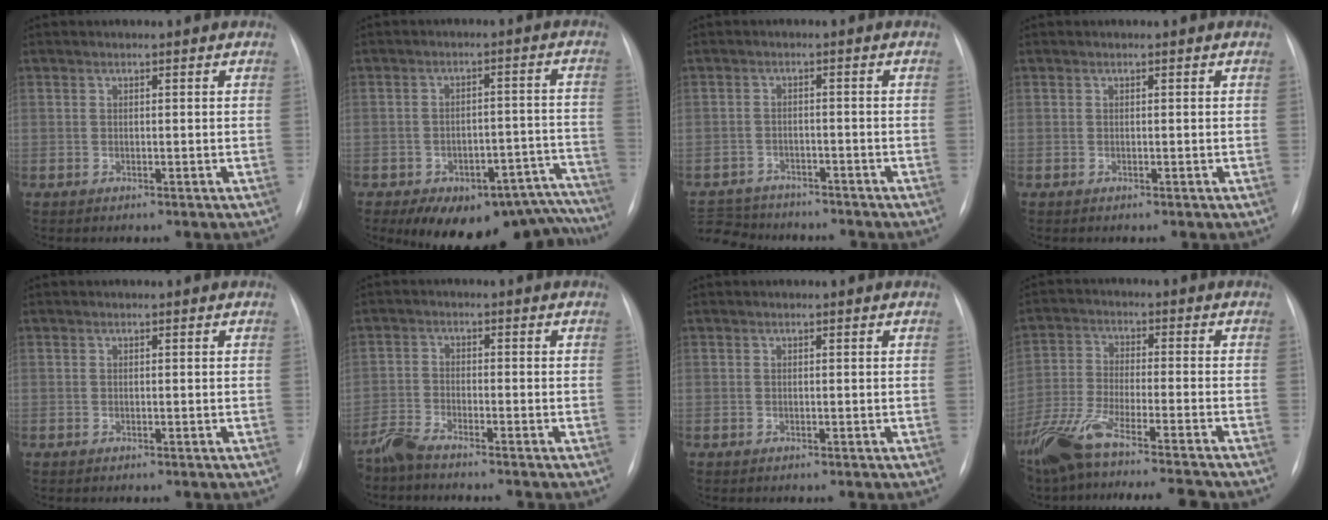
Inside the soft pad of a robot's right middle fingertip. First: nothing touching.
{"total": 19.1, "force": [-16.1, 7.7, 6.9], "torque": [-0.047, 0.046, -0.196]}
{"total": 8.9, "force": [-8.2, 3.0, 1.6], "torque": [-0.036, 0.003, -0.122]}
{"total": 0.0}
{"total": 0.0}
{"total": 4.0, "force": [-3.8, 0.1, 1.5], "torque": [-0.035, -0.015, -0.075]}
{"total": 0.0}
{"total": 18.2, "force": [-15.1, 0.7, 10.0], "torque": [-0.199, -0.036, -0.253]}